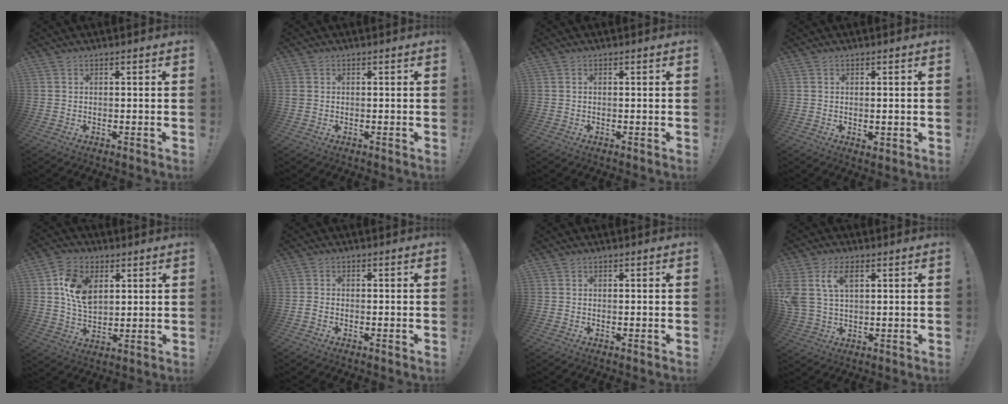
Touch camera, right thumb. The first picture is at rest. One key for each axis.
{"total": 1.1, "fx": -0.1, "fy": 1.0, "fz": 0.5, "tx": -0.011, "ty": 0.004, "tz": 0.001}
{"total": 0.0}
{"total": 1.5, "fx": 0.1, "fy": 0.7, "fz": 1.3, "tx": -0.016, "ty": 0.001, "tz": 0.003}
{"total": 12.4, "fx": 4.3, "fy": 8.9, "fz": 7.6, "tx": -0.138, "ty": -0.003, "tz": 0.083}
{"total": 1.6, "fx": -0.9, "fy": 0.9, "fz": 1.0, "tx": -0.024, "ty": 0.007, "tz": -0.013}
{"total": 0.0}
{"total": 8.9, "fx": 3.5, "fy": 5.4, "fz": 6.2, "tx": -0.132, "ty": -0.002, "tz": 0.064}